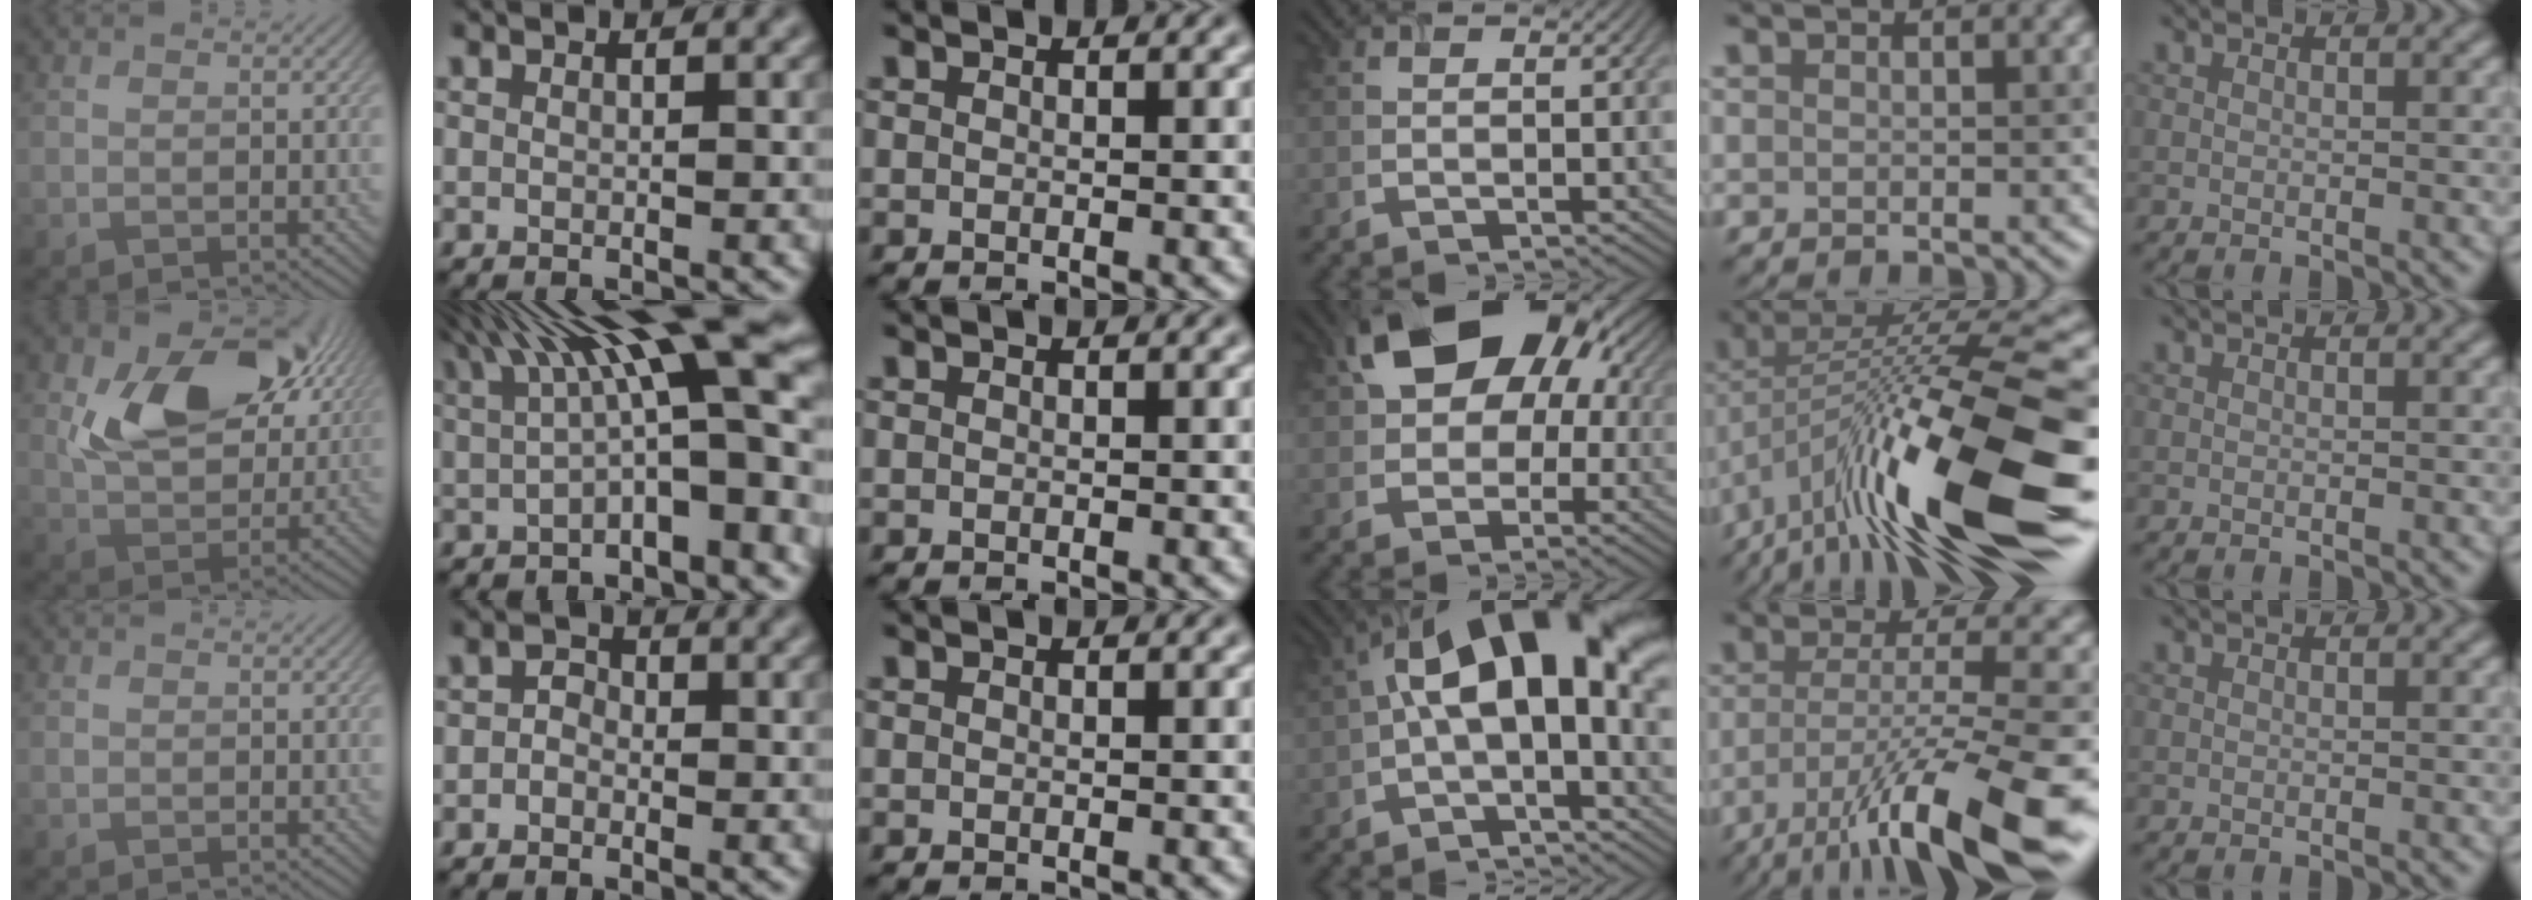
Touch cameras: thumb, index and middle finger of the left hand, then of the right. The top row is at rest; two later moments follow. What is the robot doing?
{"motion": "extract", "object": "airpods case & airpods"}